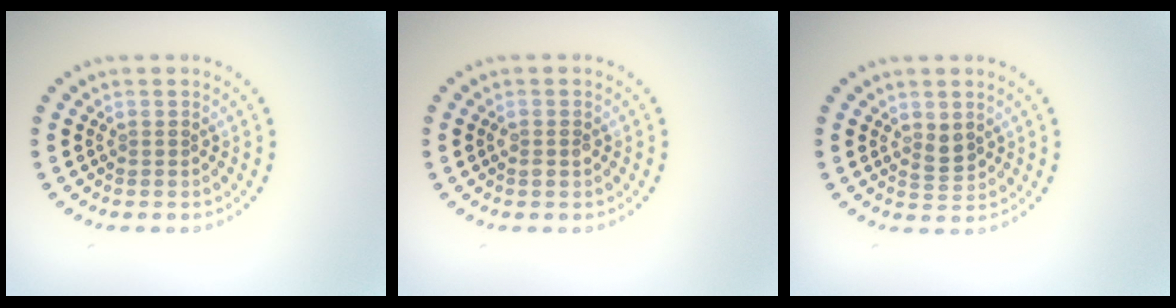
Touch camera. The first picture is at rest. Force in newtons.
{"total": 1.0, "press": 1.0, "slide": 0.2}
{"total": 1.8, "press": 1.7, "slide": 0.7}